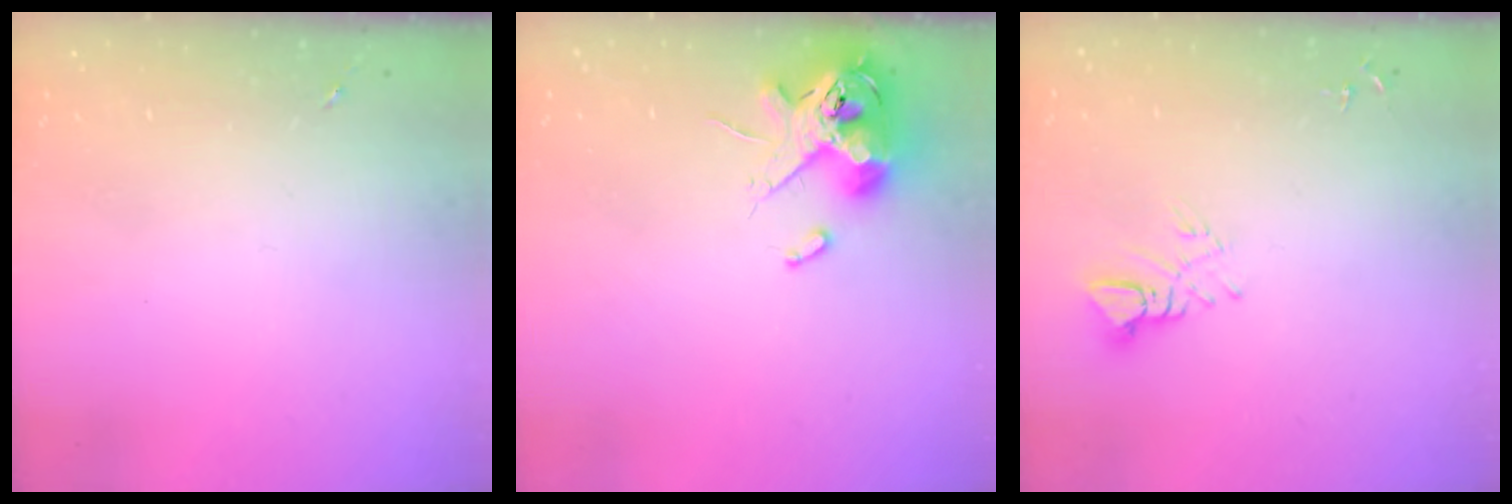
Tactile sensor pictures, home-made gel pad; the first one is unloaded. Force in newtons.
{"total": 13.2, "press": 13.0, "slide": 2.3}
{"total": 5.6, "press": 5.6, "slide": 0.6}